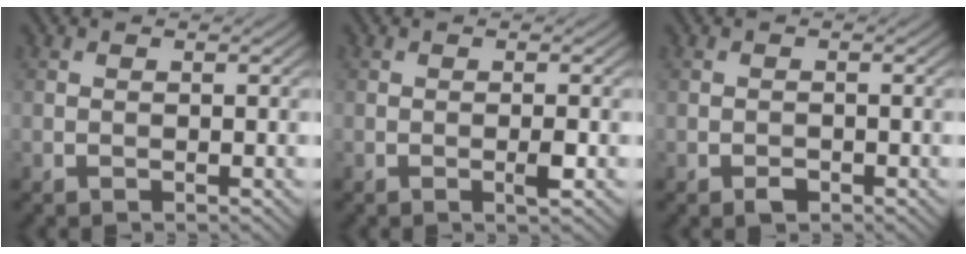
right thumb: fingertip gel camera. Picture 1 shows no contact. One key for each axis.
{"total": 1.2, "fx": -0.4, "fy": 0.0, "fz": 1.2, "tx": -0.021, "ty": 0.000, "tz": -0.009}
{"total": 1.1, "fx": -0.8, "fy": 0.6, "fz": 0.5, "tx": -0.008, "ty": -0.001, "tz": -0.014}